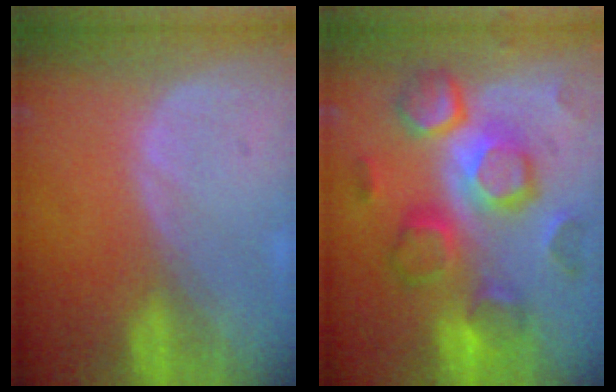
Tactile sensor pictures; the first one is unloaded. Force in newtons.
{"total": 12.0, "press": 12.0, "slide": 1.2}